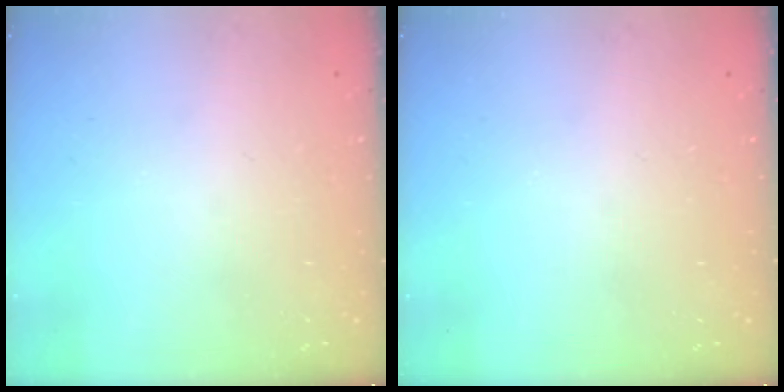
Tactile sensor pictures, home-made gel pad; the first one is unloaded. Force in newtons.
{"total": 0.0}